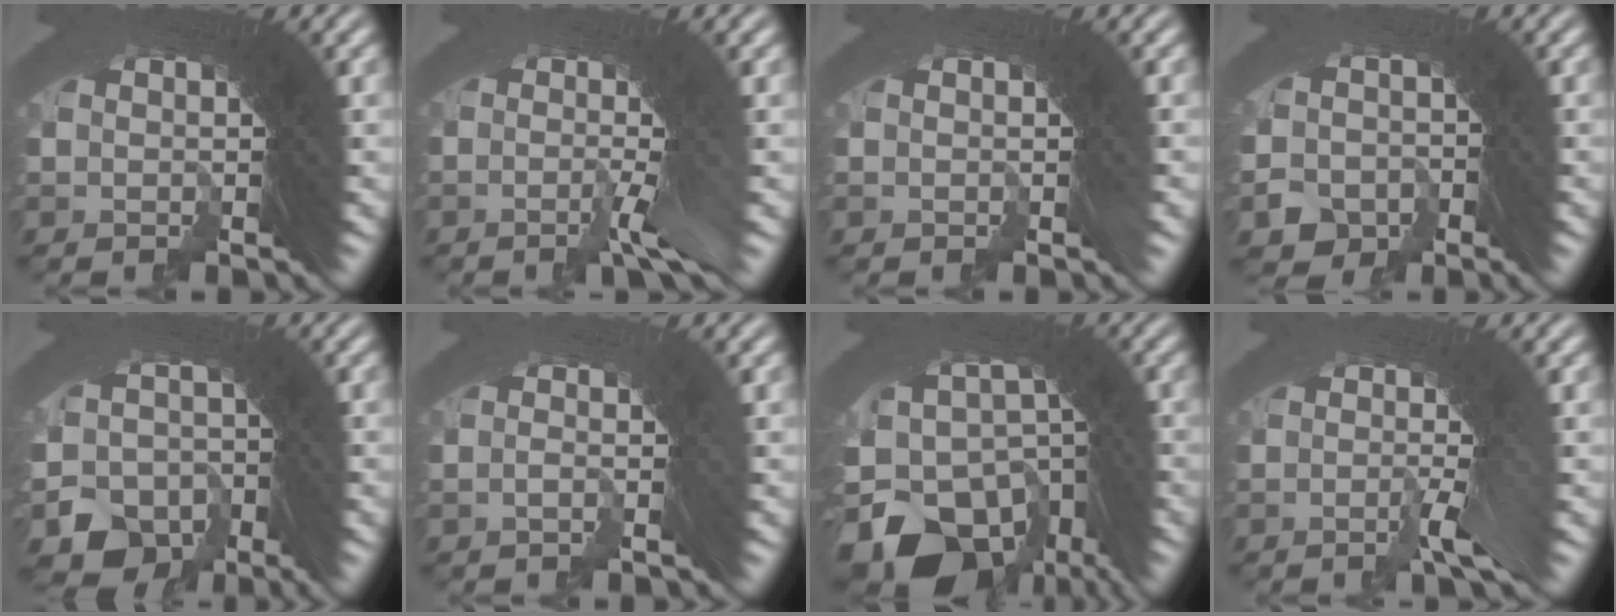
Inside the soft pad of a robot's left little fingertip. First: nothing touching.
{"total": 3.1, "force": [-1.3, -0.5, 2.8], "torque": [-0.033, 0.010, -0.028]}
{"total": 0.5, "force": [-0.2, -0.2, 0.4], "torque": [-0.005, 0.006, -0.004]}
{"total": 5.6, "force": [-3.1, 4.5, 1.3], "torque": [-0.034, -0.031, -0.045]}
{"total": 13.7, "force": [-4.6, 11.0, 6.7], "torque": [-0.178, -0.075, -0.059]}
{"total": 1.6, "force": [-1.1, -0.7, 0.9], "torque": [-0.011, 0.011, -0.023]}
{"total": 15.7, "force": [-5.8, 10.3, 10.2], "torque": [-0.239, -0.067, -0.062]}
{"total": 2.7, "force": [-1.0, -0.7, 2.4], "torque": [-0.028, 0.013, -0.025]}